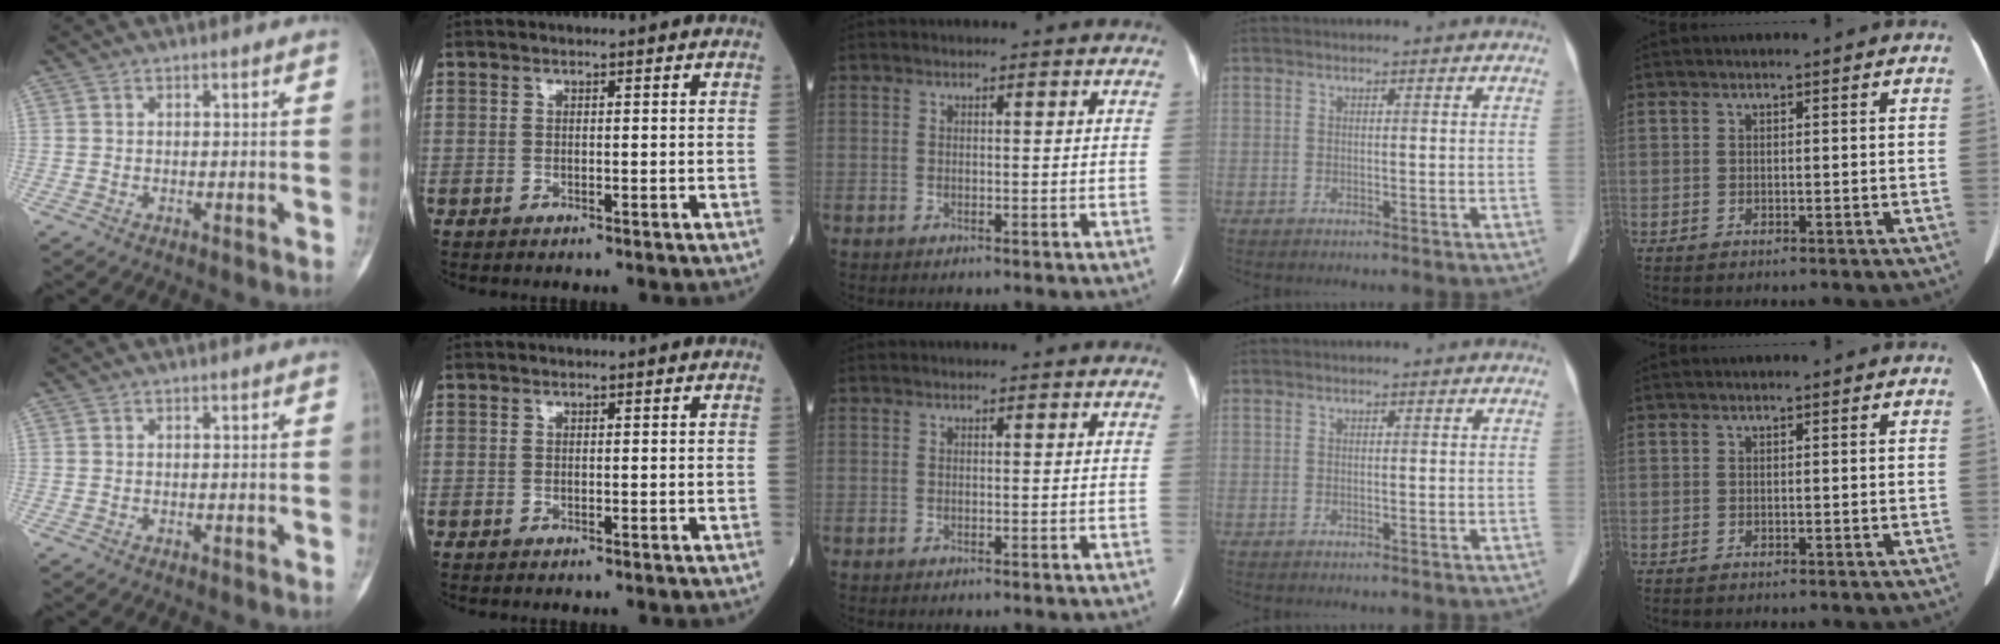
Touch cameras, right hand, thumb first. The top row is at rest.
{}